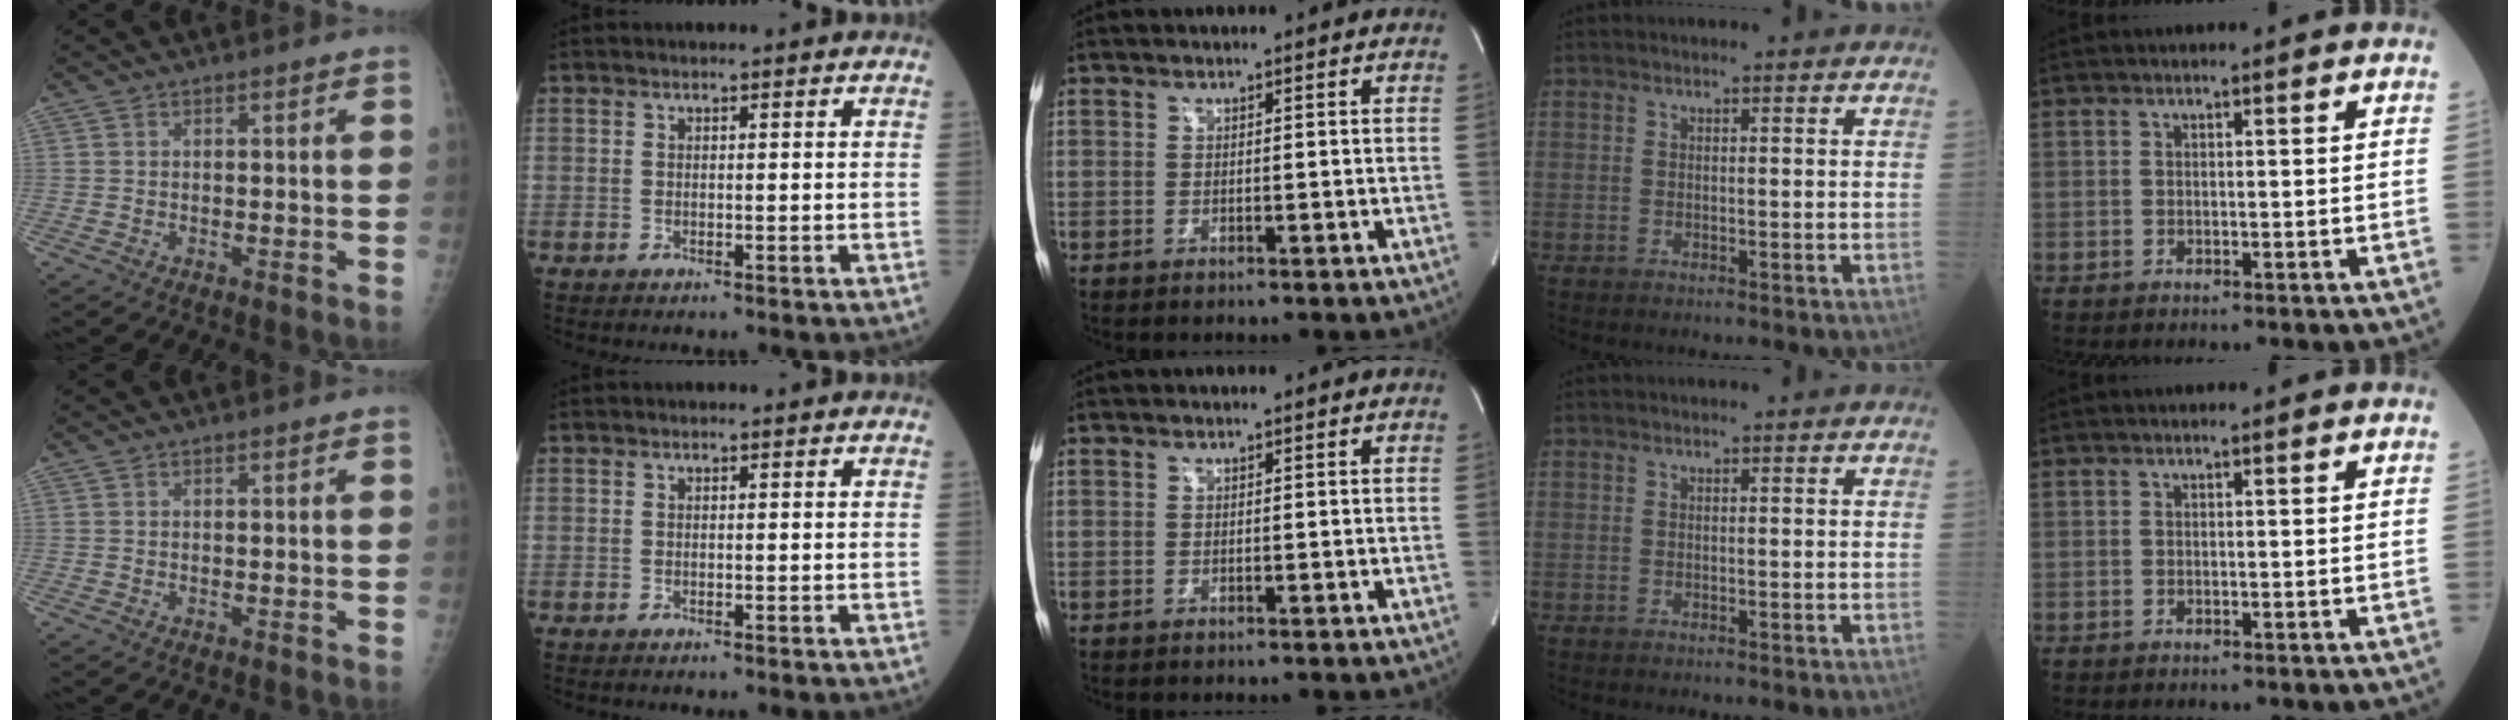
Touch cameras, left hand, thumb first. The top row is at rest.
{}